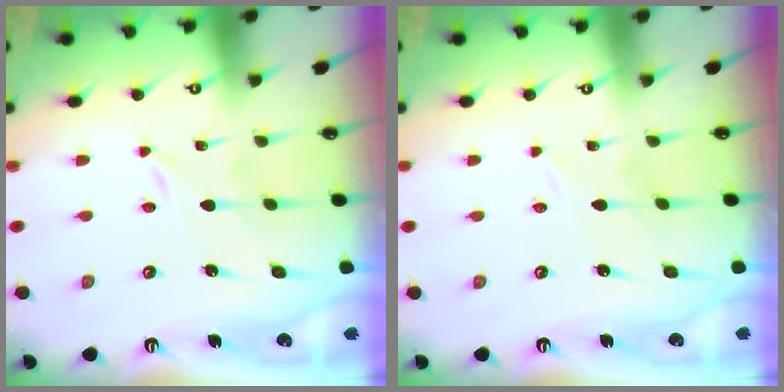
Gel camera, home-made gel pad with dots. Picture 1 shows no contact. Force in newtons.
{"total": 1.7, "press": 1.7, "slide": 0.3}